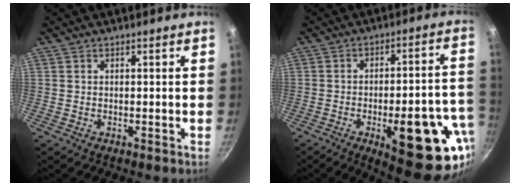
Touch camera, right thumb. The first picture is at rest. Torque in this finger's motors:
{"motor_torque": [2.63, 2.41, 2.06, -0.70, 0.49]}